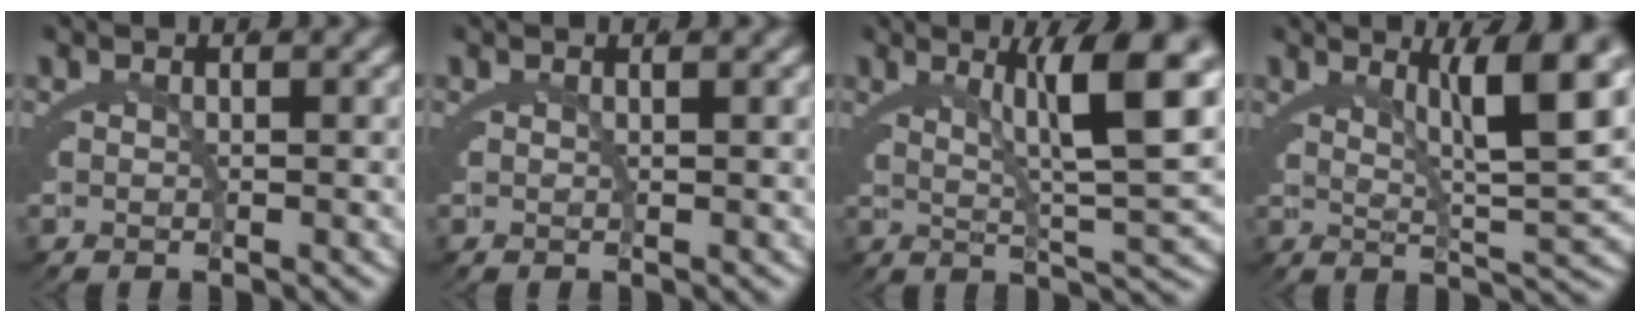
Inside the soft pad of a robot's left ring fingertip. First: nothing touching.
{"total": 0.6, "force": [0.4, 0.0, 0.3], "torque": [-0.007, 0.002, 0.008]}
{"total": 8.2, "force": [2.8, 1.3, 7.6], "torque": [-0.101, 0.003, 0.050]}
{"total": 7.0, "force": [2.8, 1.2, 6.3], "torque": [-0.088, 0.000, 0.051]}